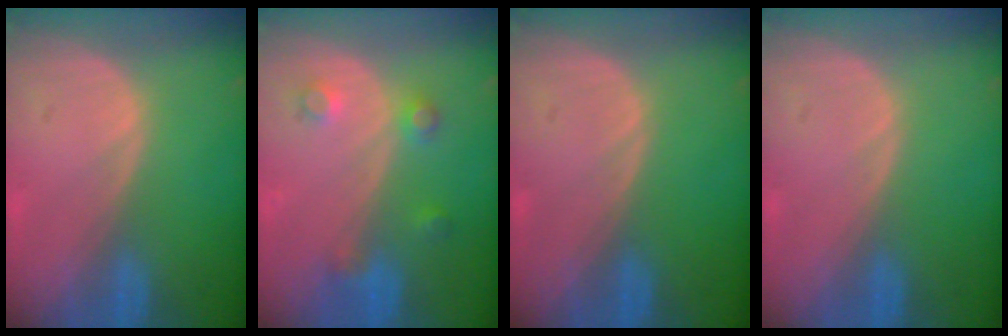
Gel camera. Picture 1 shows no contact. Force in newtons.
{"total": 3.6, "press": 3.4, "slide": 1.1}
{"total": 0.0}
{"total": 0.0}